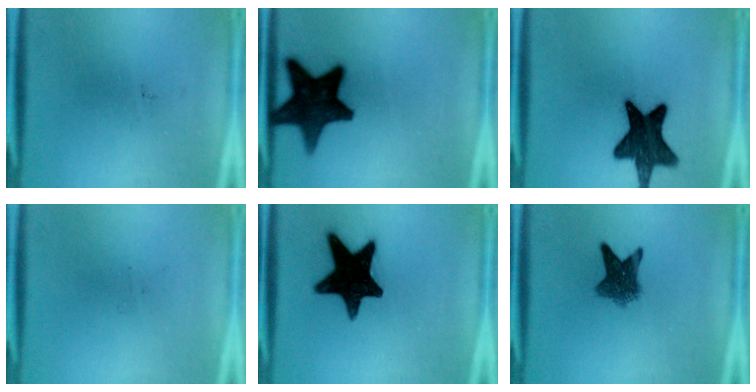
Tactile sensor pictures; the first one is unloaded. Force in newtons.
{"total": 16.3}
{"total": 13.7}
{"total": 0.0}
{"total": 18.1}
{"total": 6.4}